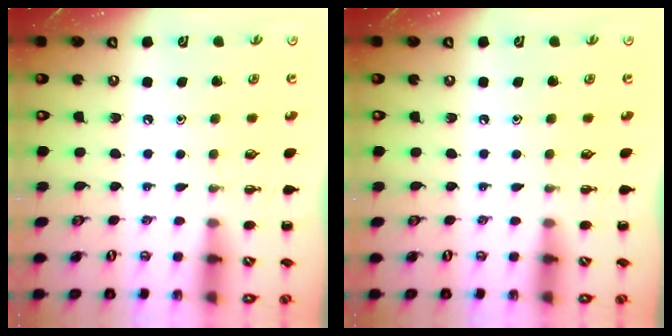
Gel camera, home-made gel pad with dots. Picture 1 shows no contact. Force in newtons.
{"total": 0.0}